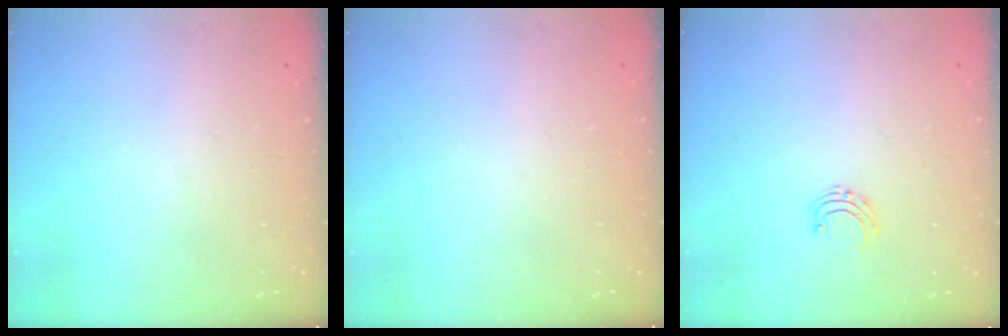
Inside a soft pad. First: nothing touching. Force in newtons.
{"total": 0.0}
{"total": 4.9, "press": 4.9, "slide": 0.5}